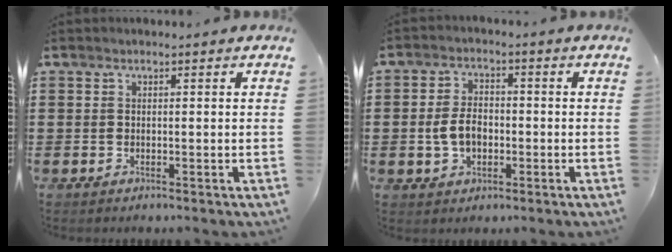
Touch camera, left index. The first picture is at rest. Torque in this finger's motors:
{"motor_torque": [0.35, 0.34, 0.40, 0.07]}